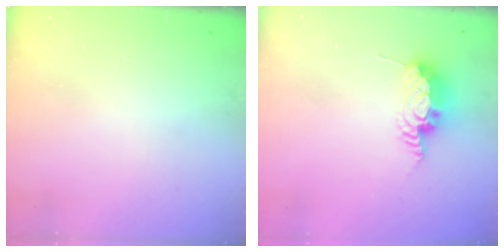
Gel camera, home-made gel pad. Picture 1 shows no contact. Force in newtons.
{"total": 8.8, "press": 8.8, "slide": 0.5}